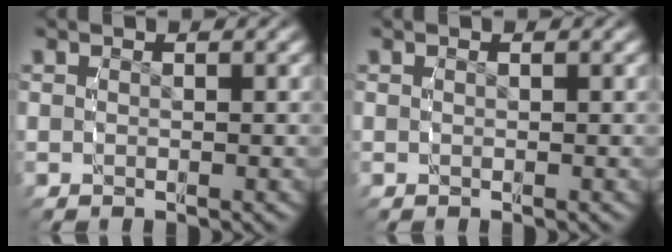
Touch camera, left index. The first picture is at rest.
{"total": 0.0}